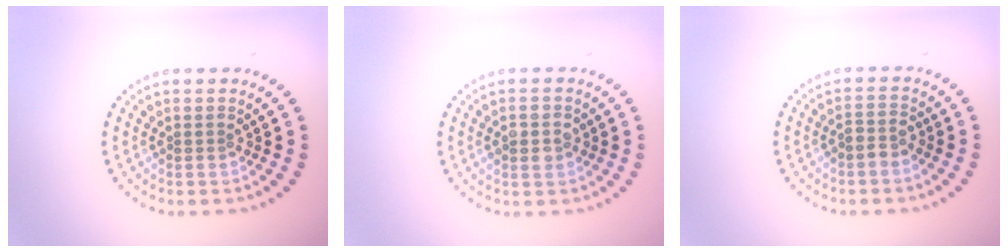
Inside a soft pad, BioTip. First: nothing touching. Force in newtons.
{"total": 2.4, "press": 2.4, "slide": 0.1}
{"total": 1.5, "press": 1.3, "slide": 0.8}